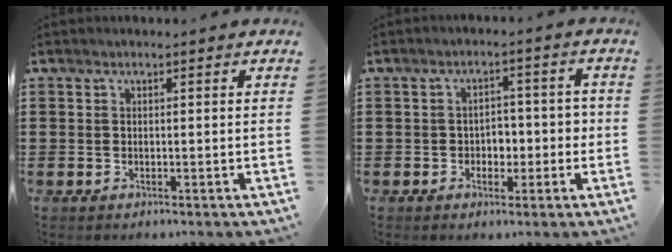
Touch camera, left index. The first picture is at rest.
{"total": 3.5, "force": [-0.8, 2.7, 2.2], "torque": [-0.041, 0.005, -0.024]}